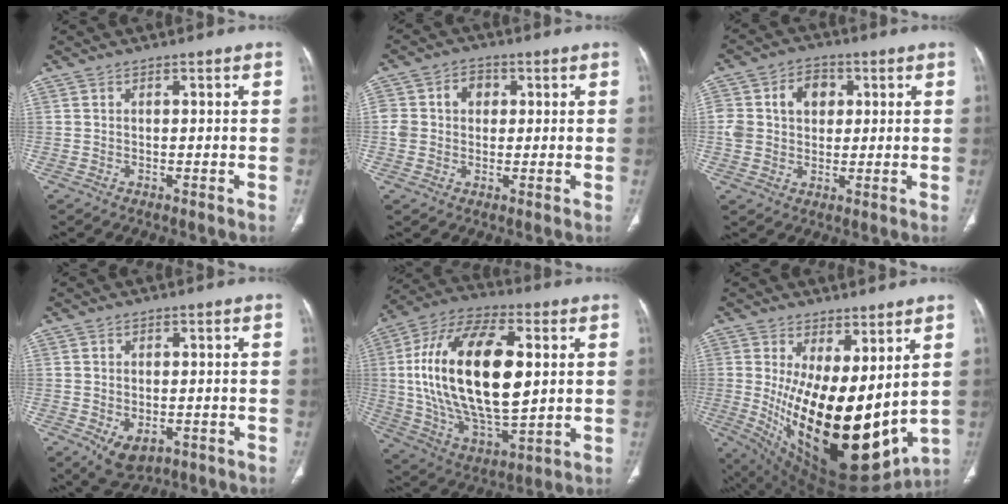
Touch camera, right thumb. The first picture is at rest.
{"total": 6.8, "force": [1.2, 5.6, 3.5], "torque": [-0.041, 0.012, 0.022]}
{"total": 9.7, "force": [2.2, 7.6, 5.6], "torque": [-0.073, 0.008, 0.040]}
{"total": 6.5, "force": [-2.2, 4.3, 4.4], "torque": [-0.067, 0.000, -0.019]}
{"total": 27.1, "force": [3.5, 13.1, 23.5], "torque": [-0.429, -0.008, 0.060]}
{"total": 23.5, "force": [2.0, 10.3, 21.0], "torque": [-0.333, -0.066, 0.064]}